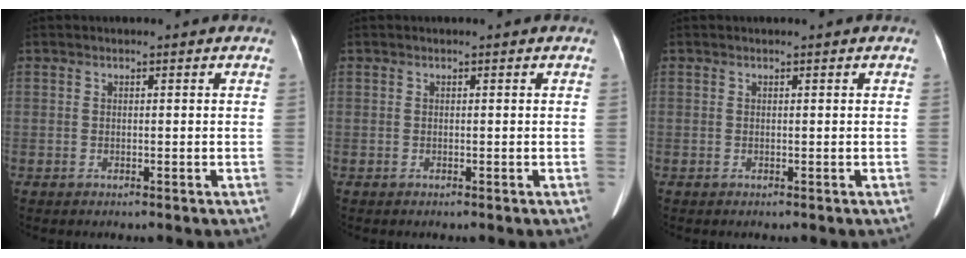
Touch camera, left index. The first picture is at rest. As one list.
[{"total": 0.0}, {"total": 0.0}]